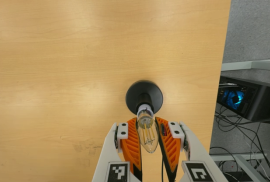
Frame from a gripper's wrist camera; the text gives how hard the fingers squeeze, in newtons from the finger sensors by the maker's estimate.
{"total": 23.1, "left": 26.1, "right": 20.0}